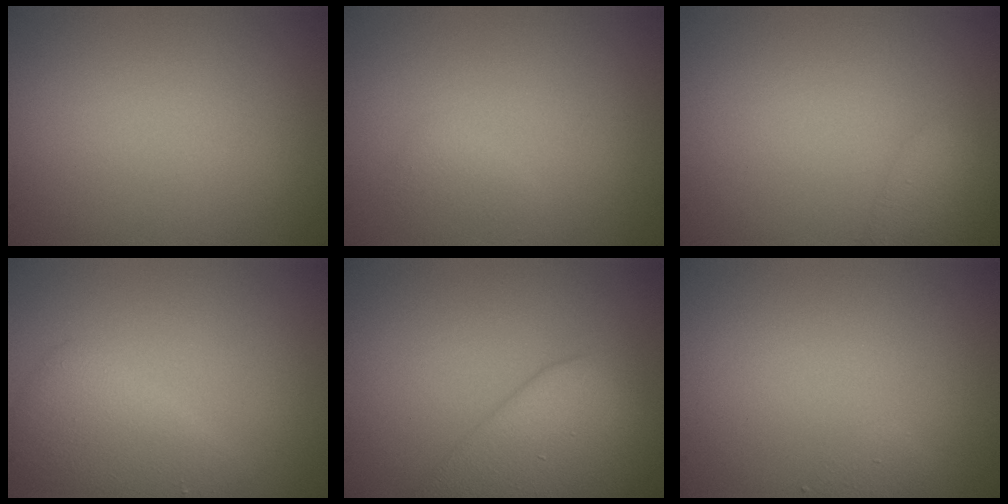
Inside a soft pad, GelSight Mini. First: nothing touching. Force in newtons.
{"total": 0.9, "press": 0.9, "slide": 0.0}
{"total": 2.3, "press": 2.2, "slide": 0.2}
{"total": 3.4, "press": 3.4, "slide": 0.1}
{"total": 6.9, "press": 6.9, "slide": 0.5}
{"total": 0.8, "press": 0.8, "slide": 0.0}